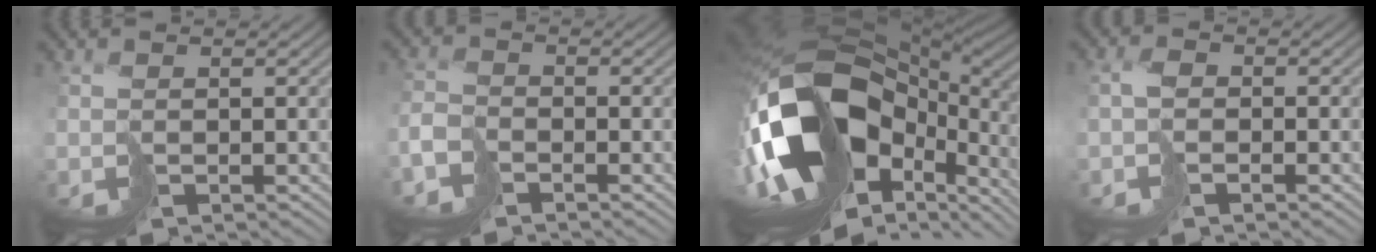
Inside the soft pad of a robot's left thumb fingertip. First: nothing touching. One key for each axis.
{"total": 3.5, "fx": -2.7, "fy": 1.7, "fz": 1.6, "tx": -0.037, "ty": -0.004, "tz": -0.069}
{"total": 21.2, "fx": -4.2, "fy": 12.8, "fz": 16.3, "tx": -0.370, "ty": -0.057, "tz": -0.042}
{"total": 2.1, "fx": -0.9, "fy": 1.3, "fz": 1.4, "tx": -0.025, "ty": 0.005, "tz": -0.023}